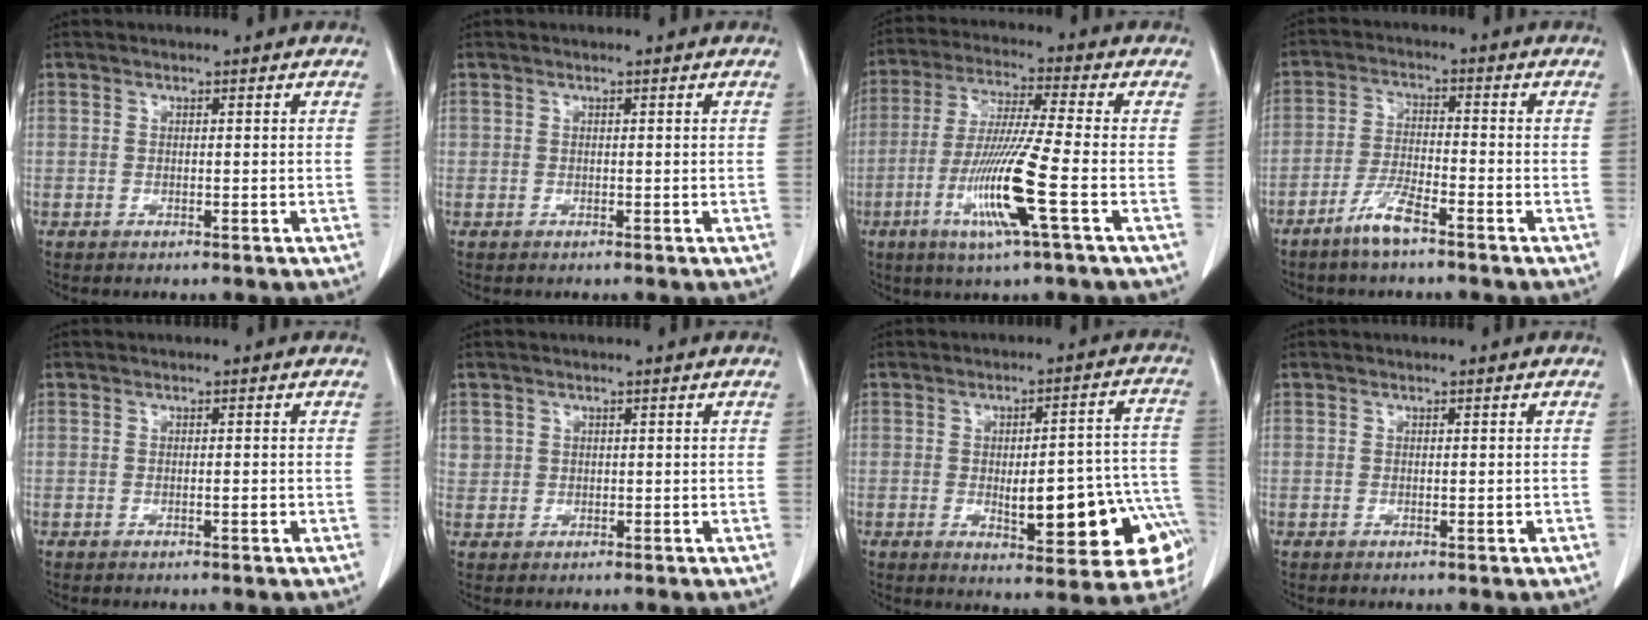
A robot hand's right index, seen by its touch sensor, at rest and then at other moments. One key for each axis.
{"total": 0.0}
{"total": 12.3, "fx": -4.1, "fy": -0.8, "fz": 11.6, "tx": -0.231, "ty": -0.022, "tz": -0.084}
{"total": 5.2, "fx": -3.8, "fy": 0.6, "fz": 3.5, "tx": -0.078, "ty": -0.005, "tz": -0.077}
{"total": 0.7, "fx": -0.2, "fy": 0.1, "fz": 0.7, "tx": -0.011, "ty": 0.001, "tz": -0.003}
{"total": 1.7, "fx": 0.7, "fy": 1.5, "fz": 0.1, "tx": 0.016, "ty": 0.002, "tz": 0.007}
{"total": 17.1, "fx": -5.0, "fy": 5.0, "fz": 15.5, "tx": -0.114, "ty": 0.039, "tz": -0.043}
{"total": 0.5, "fx": -0.1, "fy": 0.1, "fz": 0.5, "tx": -0.011, "ty": -0.001, "tz": 0.002}